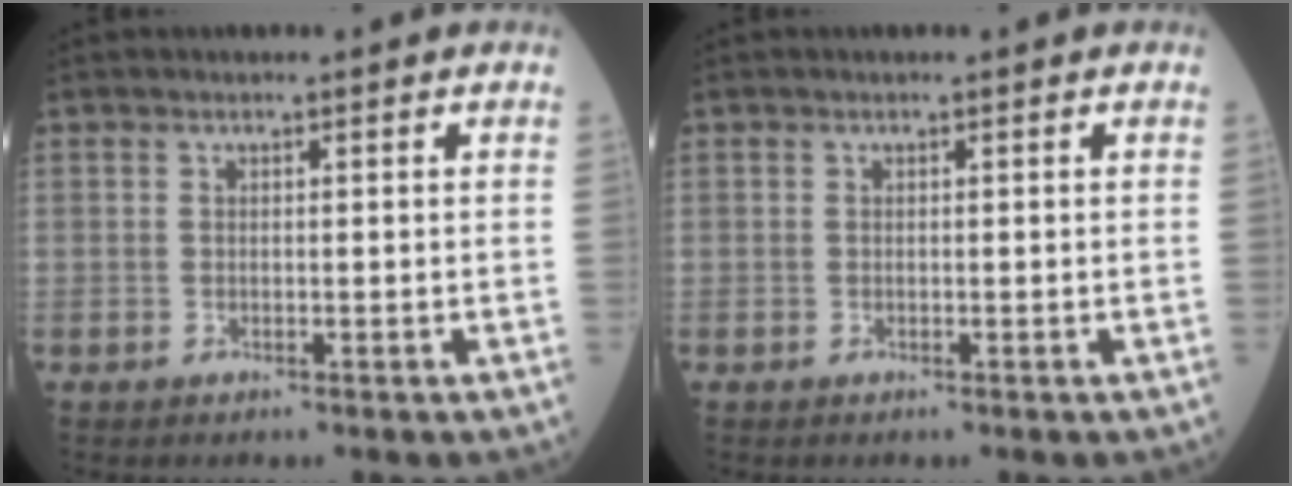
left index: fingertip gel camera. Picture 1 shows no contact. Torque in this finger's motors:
{"motor_torque": [0.00, 0.00, 0.00, 0.00]}